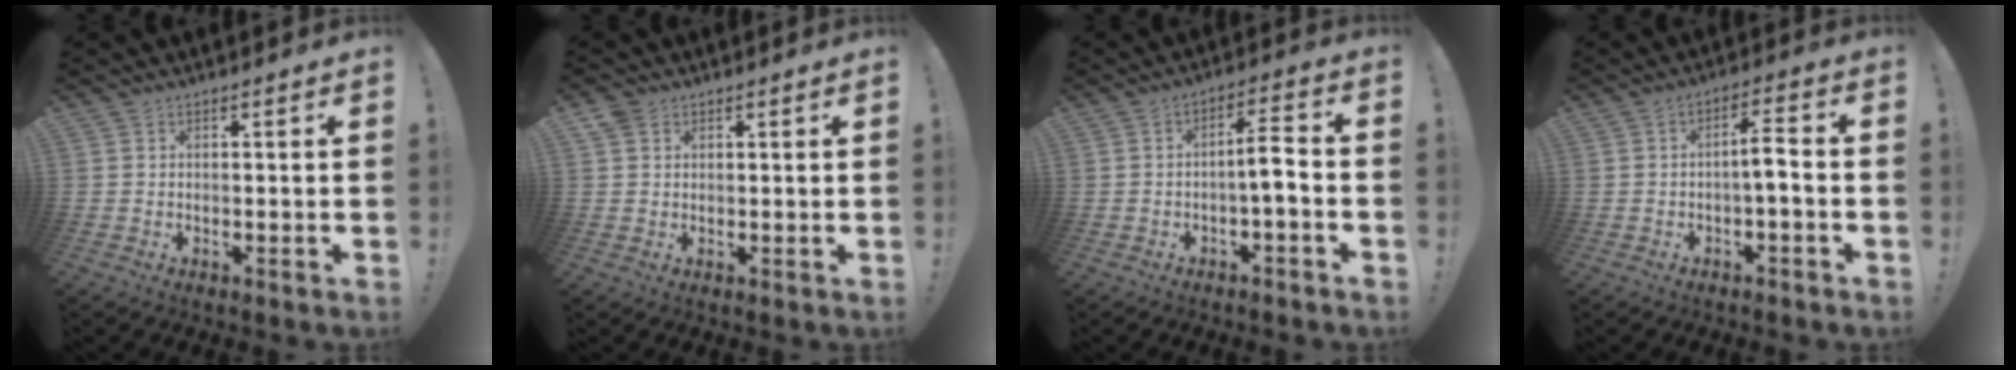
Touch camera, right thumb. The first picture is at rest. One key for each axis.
{"total": 3.7, "fx": 1.9, "fy": 3.0, "fz": 1.0, "tx": -0.014, "ty": -0.007, "tz": 0.036}
{"total": 6.5, "fx": -1.5, "fy": 1.8, "fz": 6.0, "tx": -0.099, "ty": 0.016, "tz": -0.027}
{"total": 5.3, "fx": -1.1, "fy": 1.6, "fz": 5.0, "tx": -0.084, "ty": 0.013, "tz": -0.021}